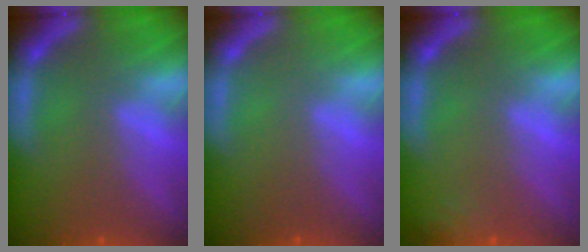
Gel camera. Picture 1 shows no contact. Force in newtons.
{"total": 0.0}
{"total": 1.9}